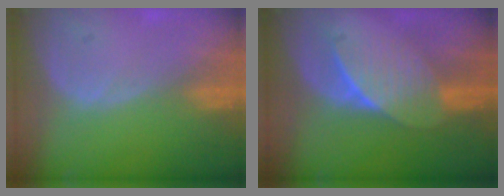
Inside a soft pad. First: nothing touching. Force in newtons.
{"total": 7.4, "press": 6.7, "slide": 3.0}